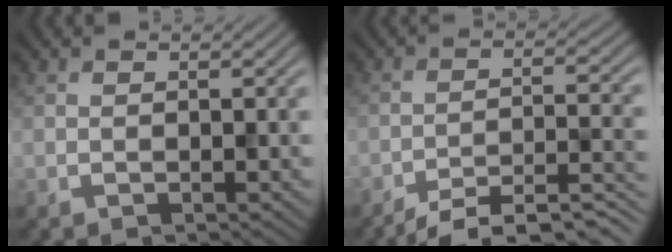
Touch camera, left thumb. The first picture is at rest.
{"total": 8.2, "force": [-6.5, 1.5, 4.8], "torque": [-0.086, -0.001, -0.097]}